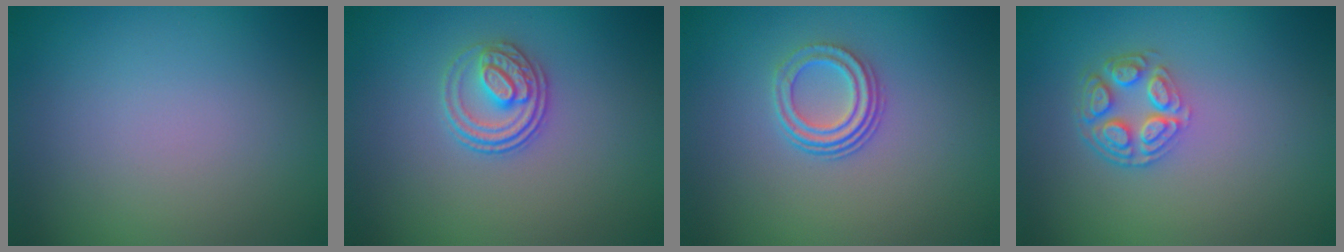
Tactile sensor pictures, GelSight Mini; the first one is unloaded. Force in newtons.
{"total": 2.8, "press": 2.6, "slide": 1.2}
{"total": 2.9, "press": 2.2, "slide": 1.9}
{"total": 3.9, "press": 2.9, "slide": 2.5}